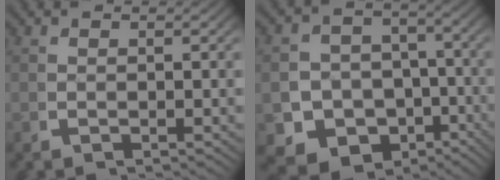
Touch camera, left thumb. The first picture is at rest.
{"total": 16.1, "force": [-7.2, 13.1, 5.9], "torque": [-0.134, -0.082, -0.103]}